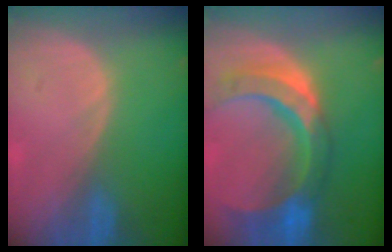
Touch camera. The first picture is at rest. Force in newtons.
{"total": 11.6, "press": 9.8, "slide": 6.2}